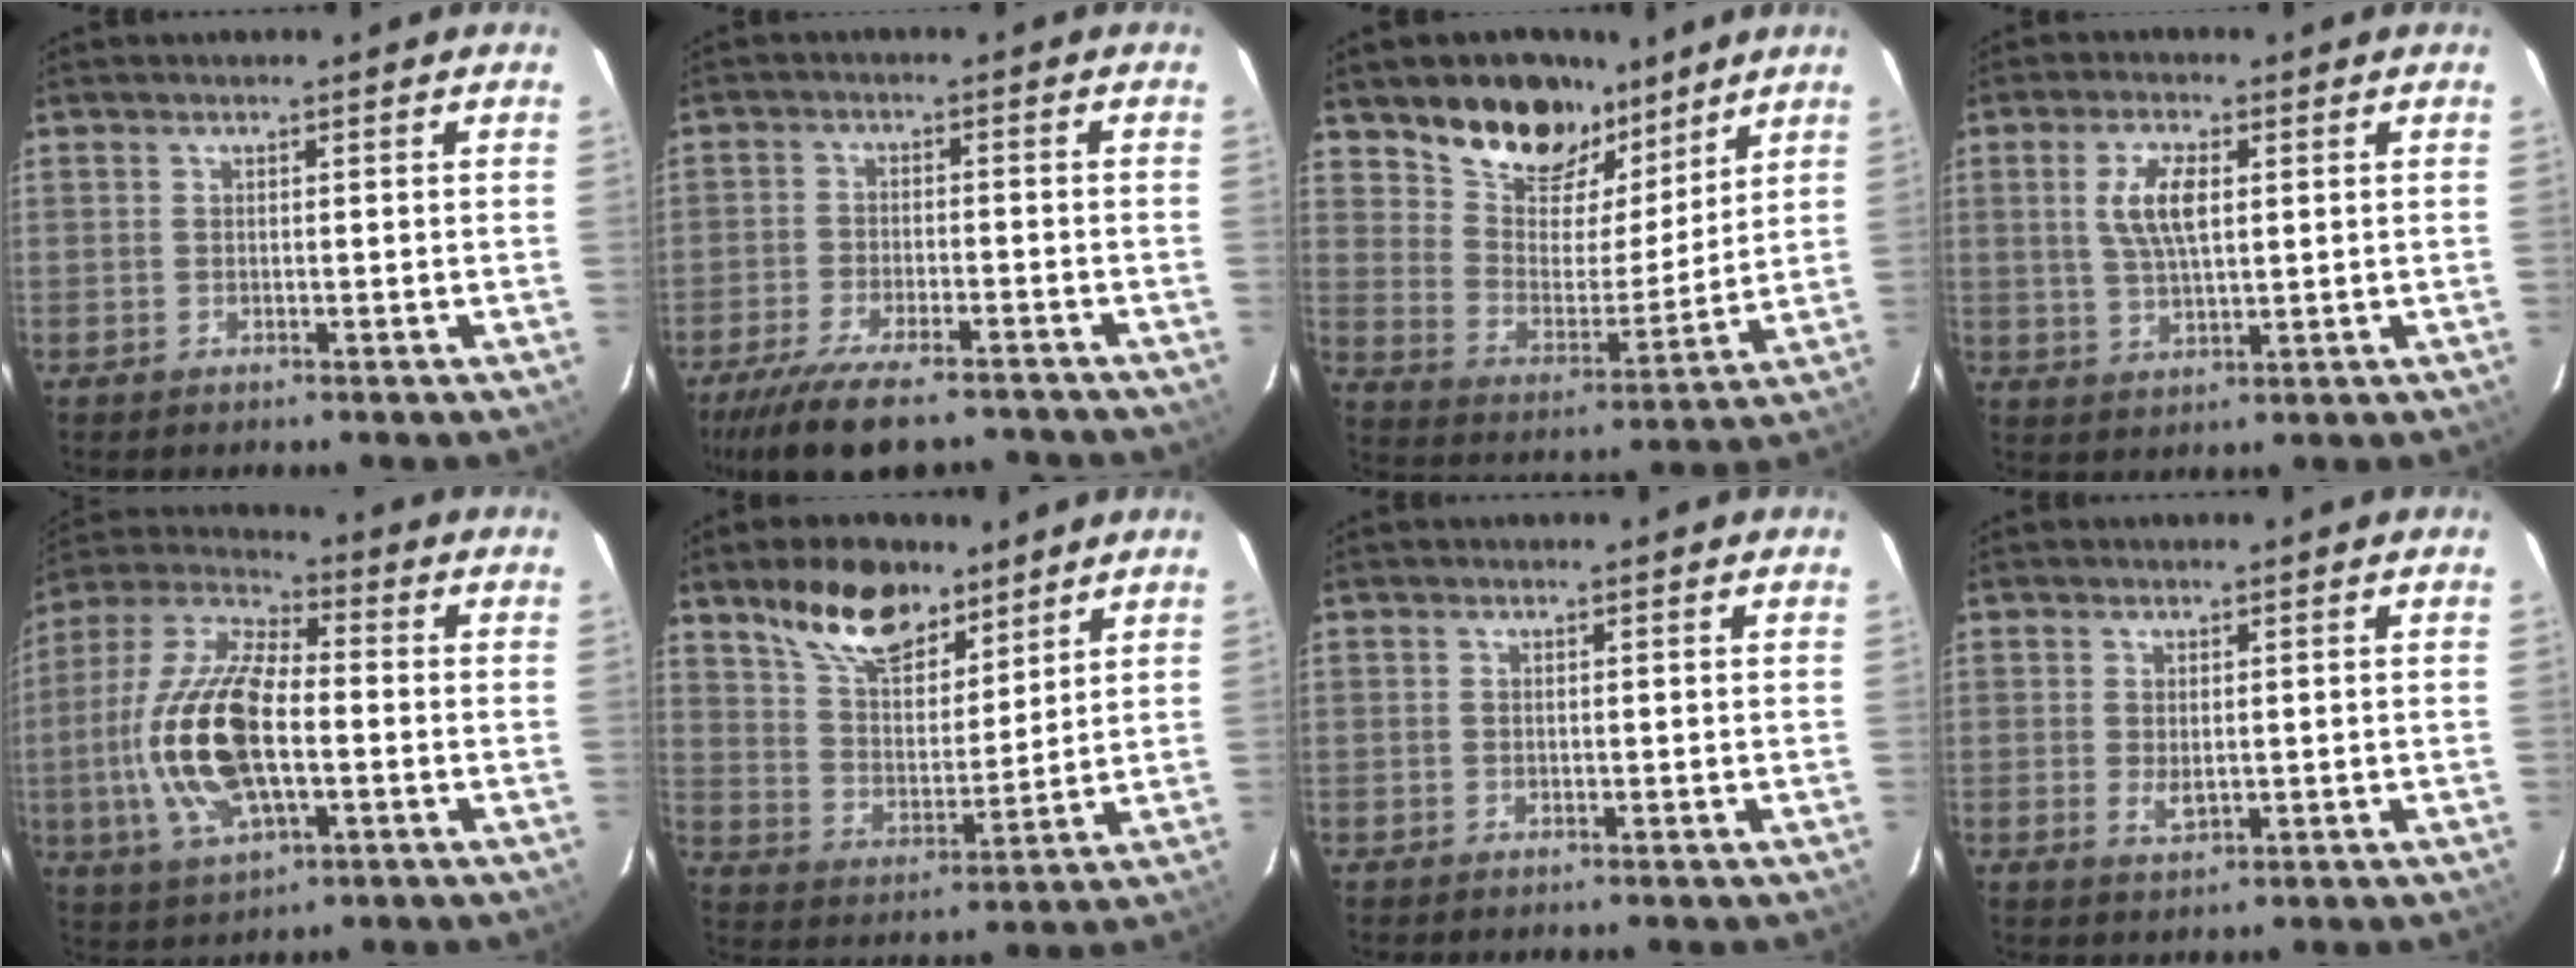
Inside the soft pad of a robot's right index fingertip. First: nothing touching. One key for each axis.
{"total": 16.2, "fx": -13.1, "fy": 4.7, "fz": 8.3, "tx": -0.176, "ty": -0.032, "tz": -0.205}
{"total": 15.9, "fx": 11.4, "fy": 8.8, "fz": 6.8, "tx": -0.137, "ty": 0.010, "tz": 0.205}
{"total": 7.1, "fx": 1.7, "fy": 2.7, "fz": 6.3, "tx": -0.122, "ty": 0.004, "tz": 0.035}
{"total": 19.1, "fx": -2.8, "fy": 8.4, "fz": 16.9, "tx": -0.357, "ty": 0.001, "tz": -0.054}
{"total": 14.2, "fx": 10.0, "fy": 6.8, "fz": 7.6, "tx": -0.136, "ty": 0.015, "tz": 0.181}
{"total": 0.0}
{"total": 2.5, "fx": 0.0, "fy": 1.3, "fz": 2.1, "tx": -0.037, "ty": -0.005, "tz": 0.003}